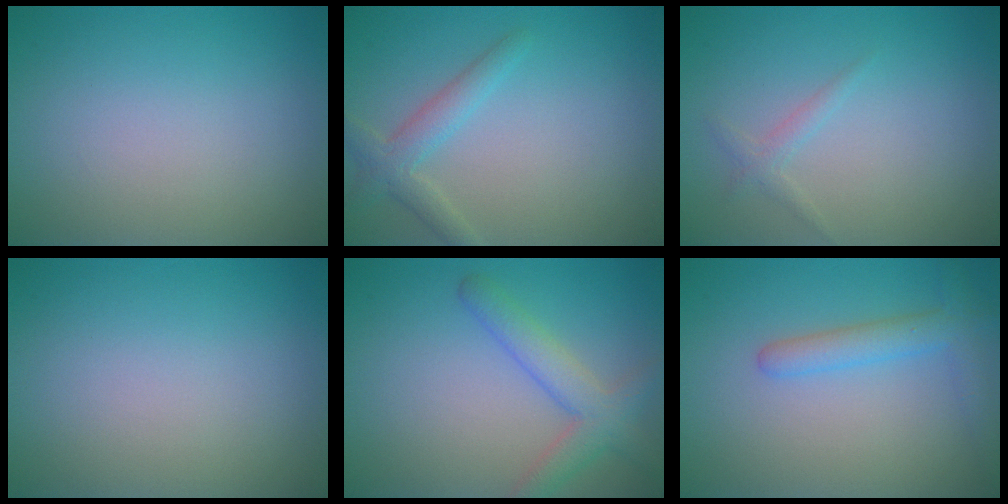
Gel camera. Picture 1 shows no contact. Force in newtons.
{"total": 2.5, "press": 2.5, "slide": 0.1}
{"total": 1.1, "press": 1.1, "slide": 0.1}
{"total": 0.0}
{"total": 3.6, "press": 3.6, "slide": 0.2}
{"total": 2.9, "press": 2.9, "slide": 0.2}